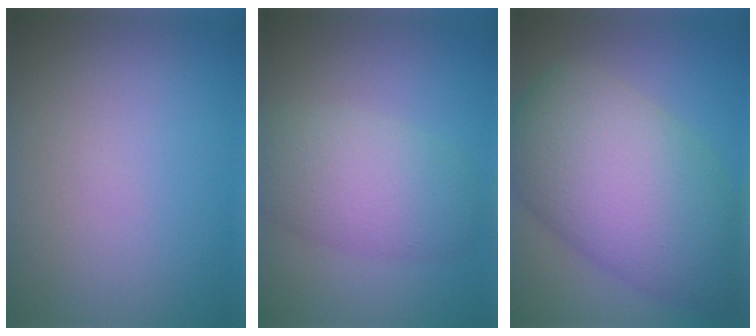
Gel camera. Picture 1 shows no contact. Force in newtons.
{"total": 5.6, "press": 5.6, "slide": 0.2}
{"total": 12.1, "press": 12.1, "slide": 0.4}